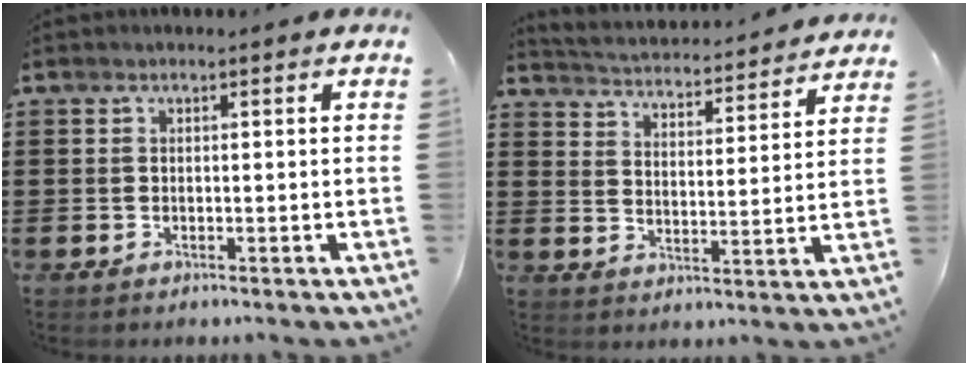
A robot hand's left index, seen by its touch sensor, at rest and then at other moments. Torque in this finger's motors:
{"motor_torque": [-0.01, 0.00, 0.13, 0.06]}